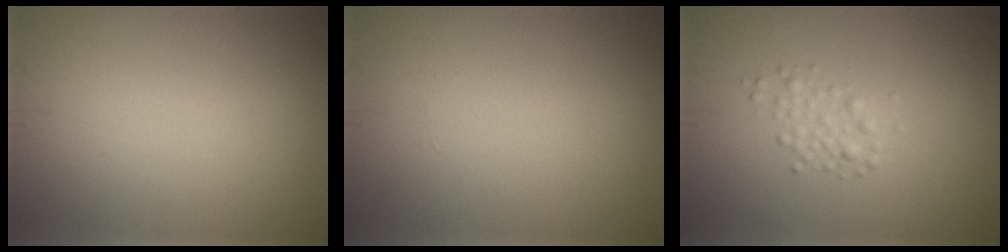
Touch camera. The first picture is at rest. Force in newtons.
{"total": 0.0}
{"total": 1.5, "press": 1.5, "slide": 0.0}